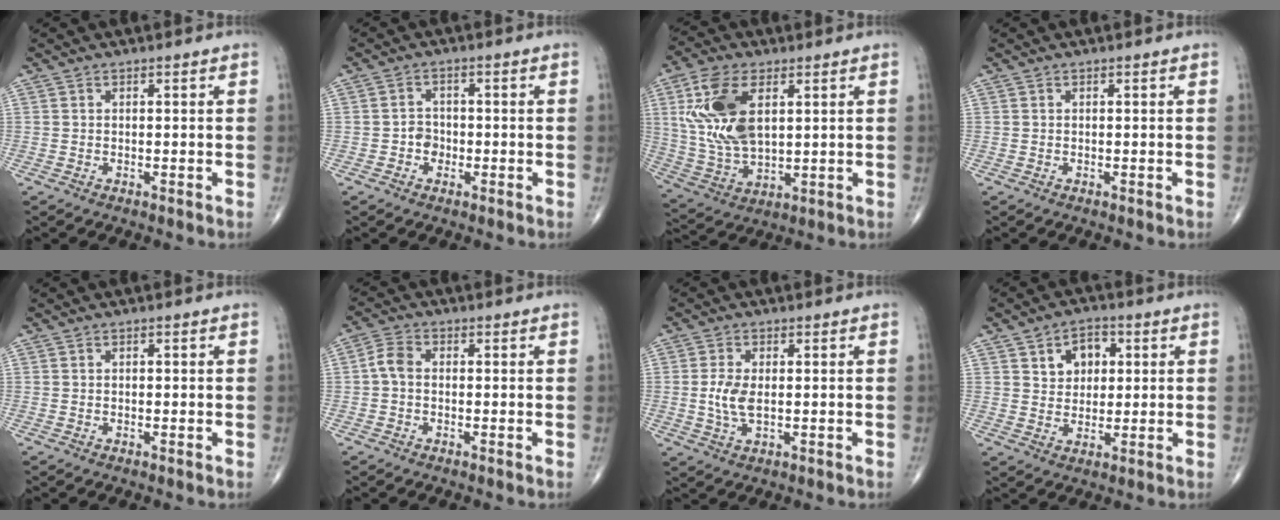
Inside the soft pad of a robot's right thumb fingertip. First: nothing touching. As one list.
[{"total": 2.6, "force": [-0.8, 2.2, 1.1], "torque": [-0.004, 0.008, -0.019]}, {"total": 15.2, "force": [4.3, 7.9, 12.2], "torque": [-0.249, -0.012, 0.091]}, {"total": 0.0}, {"total": 0.0}, {"total": 3.4, "force": [-0.3, 2.3, 2.5], "torque": [-0.048, 0.010, -0.015]}, {"total": 5.0, "force": [0.1, 2.3, 4.4], "torque": [-0.102, -0.005, 0.002]}, {"total": 6.8, "force": [2.3, 5.1, 3.9], "torque": [-0.025, -0.006, 0.033]}]